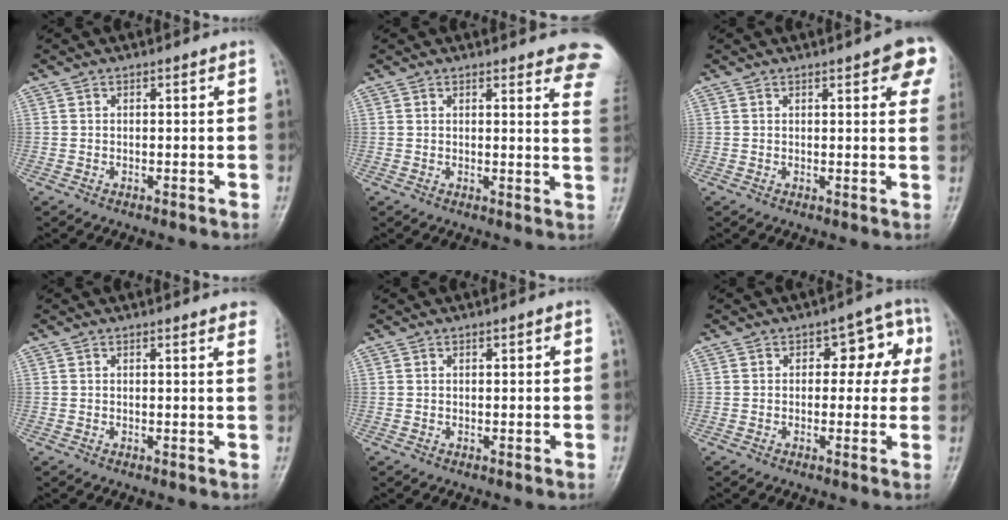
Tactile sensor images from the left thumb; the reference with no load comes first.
{"total": 9.7, "force": [8.0, 2.6, 4.9], "torque": [-0.018, -0.033, 0.066]}
{"total": 7.9, "force": [3.8, 2.4, 6.5], "torque": [-0.054, -0.007, 0.037]}
{"total": 4.6, "force": [3.9, 0.8, 2.2], "torque": [-0.013, -0.007, 0.027]}
{"total": 1.1, "force": [0.3, 0.5, 0.9], "torque": [-0.011, 0.002, 0.004]}
{"total": 7.1, "force": [1.3, 4.5, 5.3], "torque": [-0.019, 0.017, 0.008]}